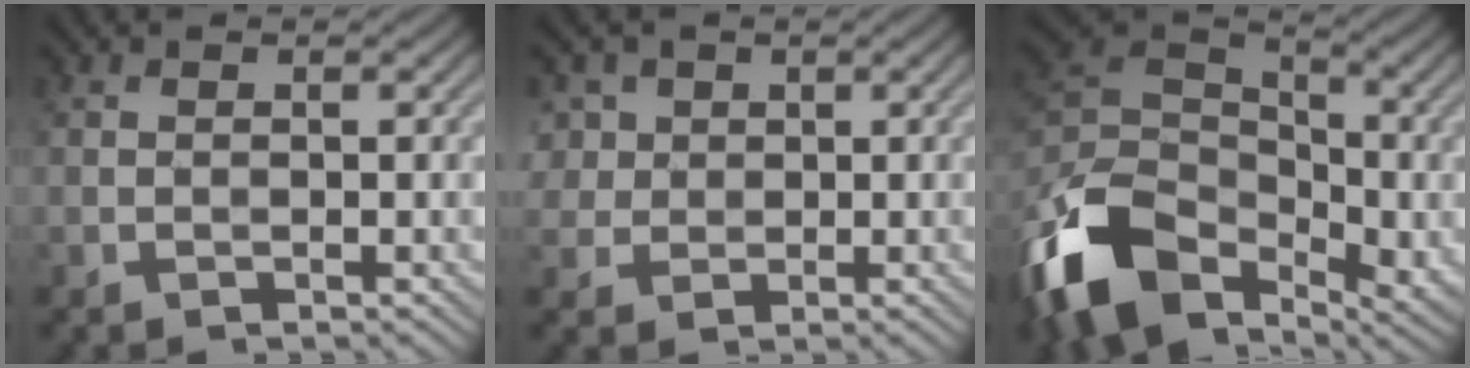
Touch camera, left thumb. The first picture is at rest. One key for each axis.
{"total": 4.2, "fx": 1.5, "fy": 3.7, "fz": 1.3, "tx": -0.066, "ty": 0.010, "tz": 0.030}
{"total": 15.2, "fx": -7.8, "fy": 9.8, "fz": 8.6, "tx": -0.224, "ty": -0.011, "tz": -0.154}